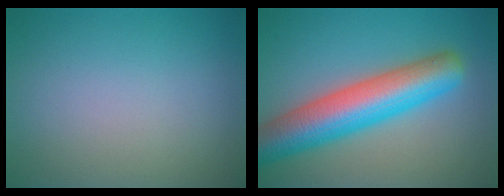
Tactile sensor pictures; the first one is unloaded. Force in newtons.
{"total": 9.0, "press": 9.0, "slide": 0.4}